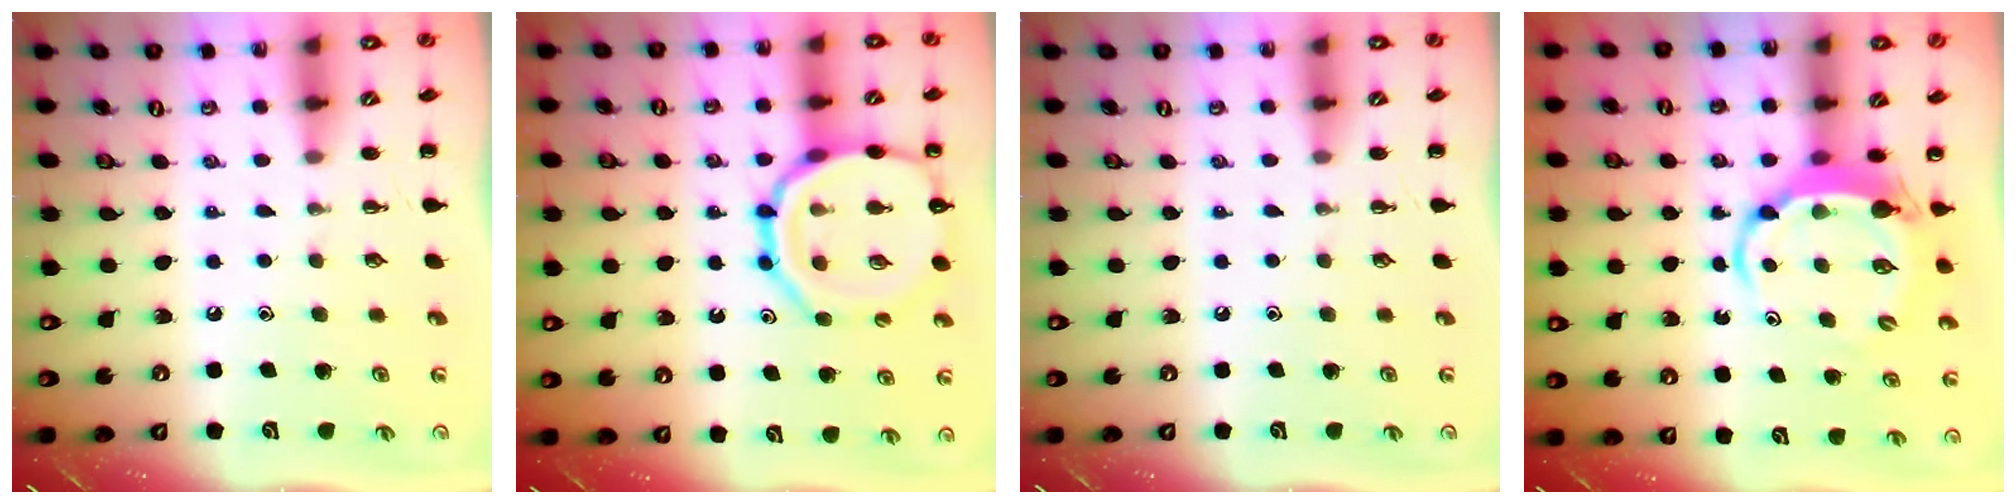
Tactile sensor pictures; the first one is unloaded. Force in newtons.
{"total": 17.4, "press": 17.3, "slide": 1.6}
{"total": 0.0}
{"total": 6.7, "press": 6.6, "slide": 1.3}